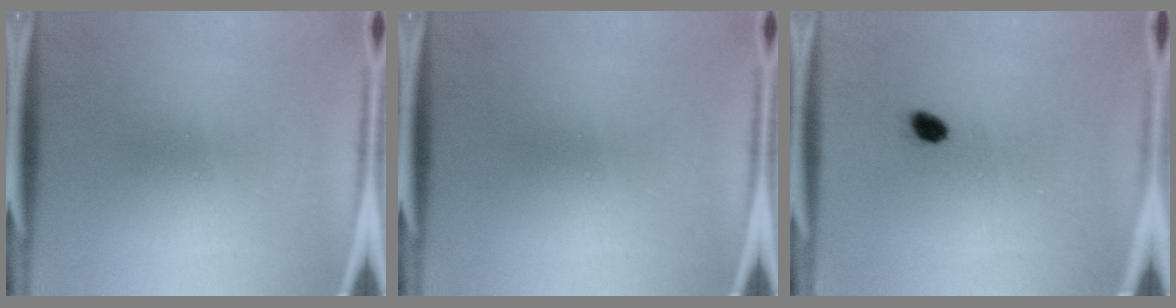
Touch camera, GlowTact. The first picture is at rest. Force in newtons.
{"total": 0.0}
{"total": 2.0}